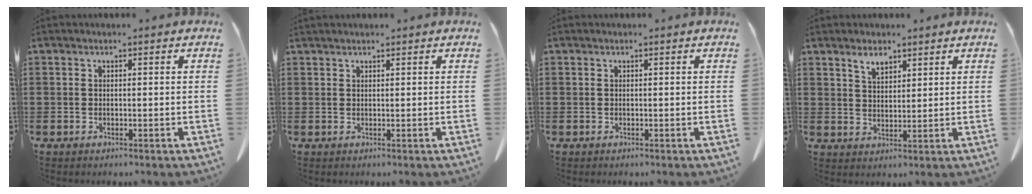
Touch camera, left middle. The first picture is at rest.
{"total": 0.7, "force": [0.7, 0.0, 0.2], "torque": [-0.006, -0.002, 0.014]}
{"total": 0.0}
{"total": 3.1, "force": [2.4, 1.3, 1.4], "torque": [-0.026, -0.001, 0.043]}